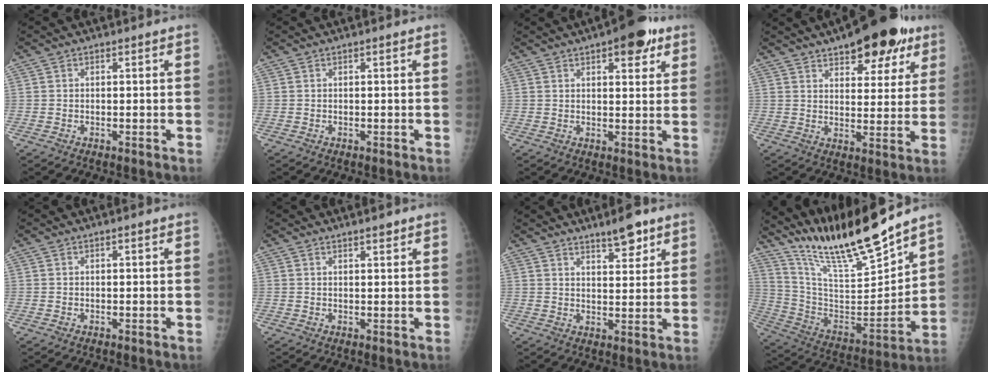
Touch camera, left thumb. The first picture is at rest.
{"total": 0.0}
{"total": 8.4, "force": [4.7, 3.4, 6.1], "torque": [-0.057, -0.016, 0.058]}
{"total": 15.5, "force": [9.6, 6.8, 10.1], "torque": [-0.095, -0.028, 0.133]}
{"total": 0.0}
{"total": 1.7, "force": [1.3, 0.3, 0.9], "torque": [-0.012, -0.008, 0.021]}
{"total": 6.2, "force": [4.6, 1.8, 3.9], "torque": [-0.043, -0.032, 0.069]}
{"total": 21.2, "force": [18.4, 2.0, 10.4], "torque": [-0.150, -0.107, 0.334]}